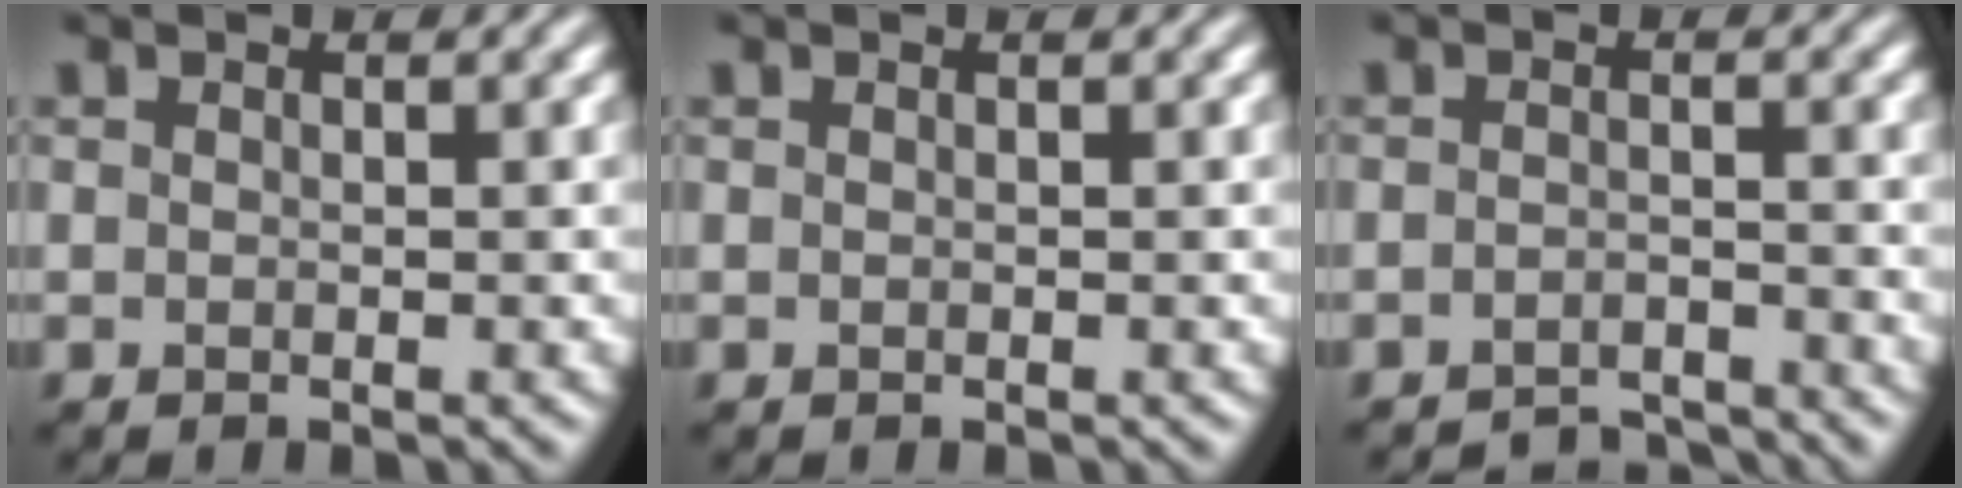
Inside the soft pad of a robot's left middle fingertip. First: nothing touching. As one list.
[{"total": 0.0}, {"total": 3.0, "force": [-3.0, 0.3, 0.5], "torque": [-0.002, 0.004, -0.050]}]